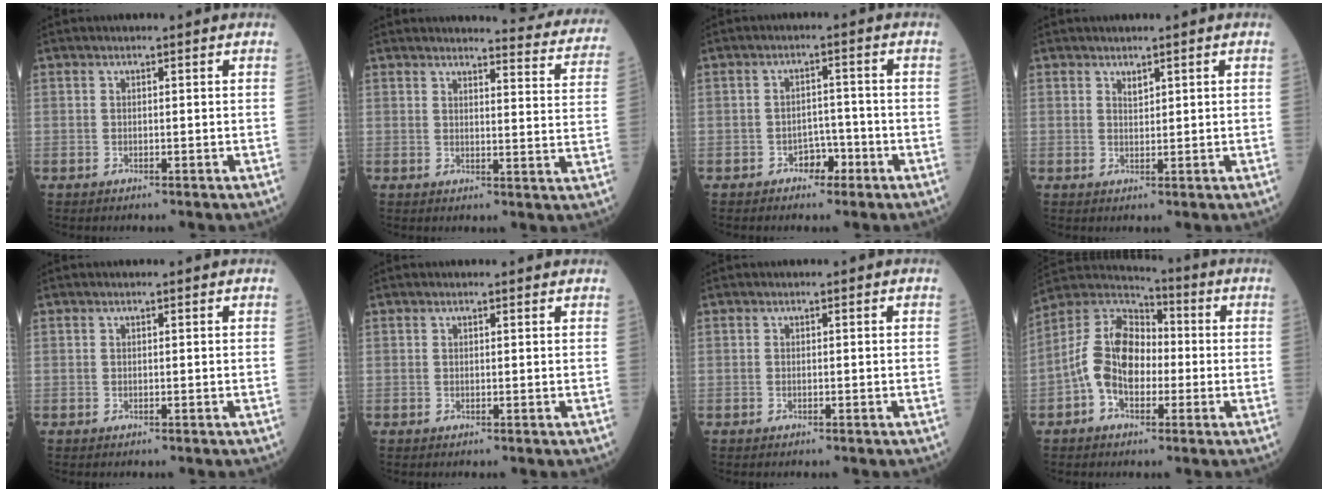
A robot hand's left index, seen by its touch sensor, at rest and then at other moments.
{"total": 13.0, "force": [12.8, 1.0, 2.0], "torque": [0.002, -0.087, 0.115]}
{"total": 3.0, "force": [-1.8, 1.8, 1.5], "torque": [-0.017, 0.007, -0.026]}
{"total": 1.1, "force": [0.9, 0.3, 0.6], "torque": [-0.011, -0.002, 0.017]}
{"total": 0.0}
{"total": 1.2, "force": [1.1, 0.1, 0.3], "torque": [-0.014, 0.004, 0.010]}
{"total": 0.0}
{"total": 11.0, "force": [-1.8, 6.6, 8.7], "torque": [-0.194, 0.033, -0.040]}